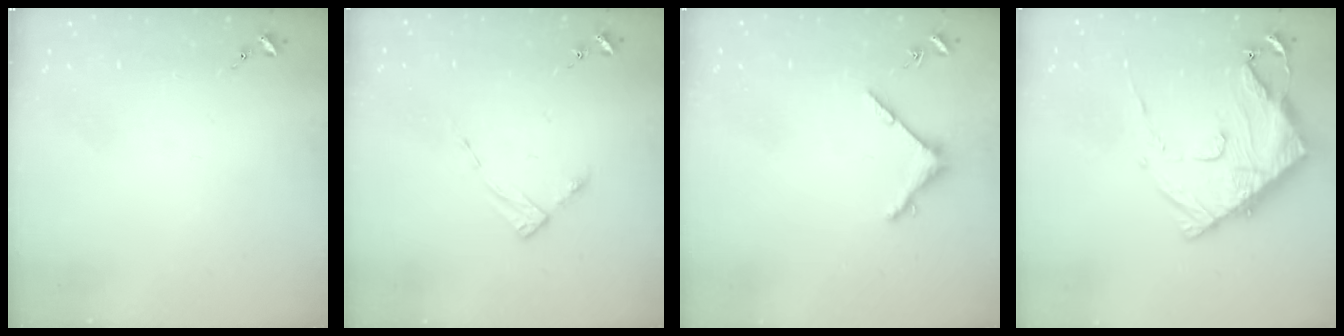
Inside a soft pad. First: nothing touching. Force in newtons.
{"total": 2.8, "press": 2.8, "slide": 0.4}
{"total": 4.8, "press": 4.8, "slide": 0.6}
{"total": 16.0, "press": 16.0, "slide": 1.2}